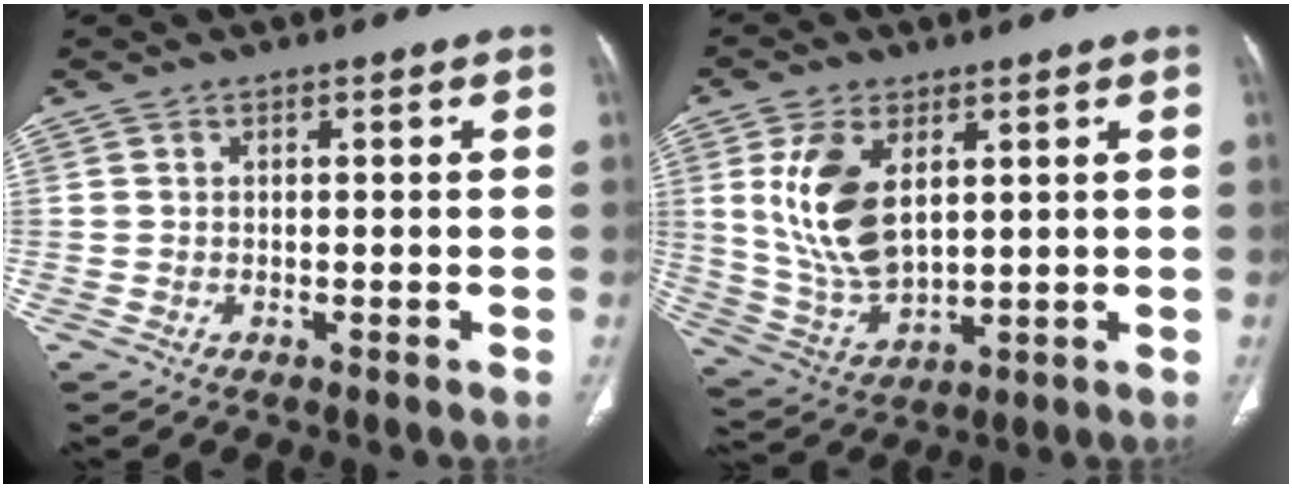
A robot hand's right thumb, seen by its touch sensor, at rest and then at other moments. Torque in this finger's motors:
{"motor_torque": [-0.74, 1.24, 1.00, 0.67, 0.45]}